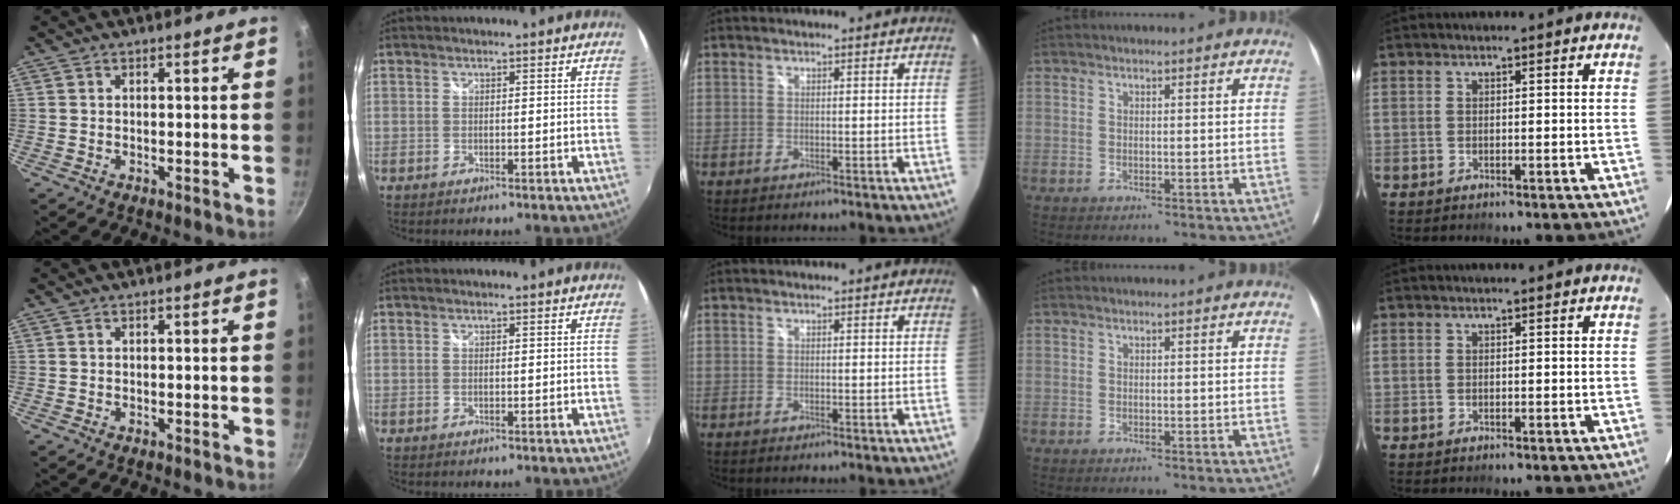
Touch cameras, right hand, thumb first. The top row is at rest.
{}